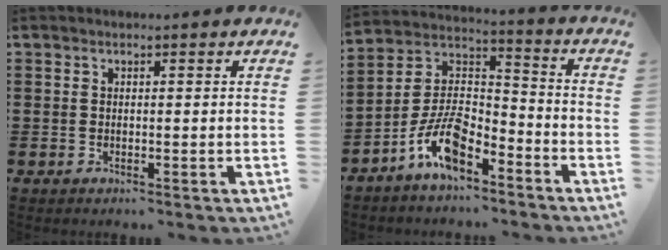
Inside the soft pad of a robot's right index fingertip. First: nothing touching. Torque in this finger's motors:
{"motor_torque": [2.14, 0.00, 1.05, 0.21]}